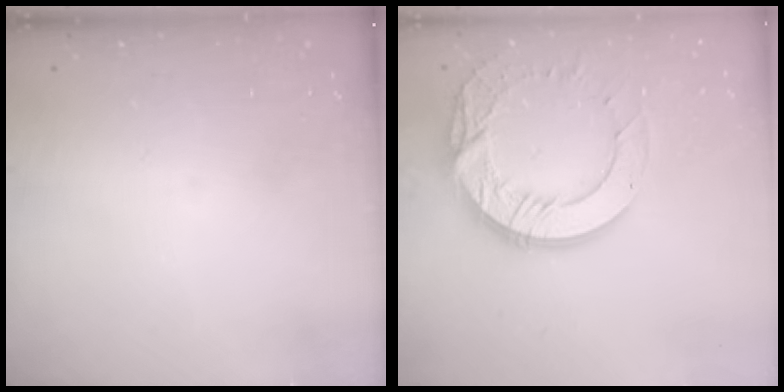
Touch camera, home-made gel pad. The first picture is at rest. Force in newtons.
{"total": 15.4, "press": 15.4, "slide": 0.9}